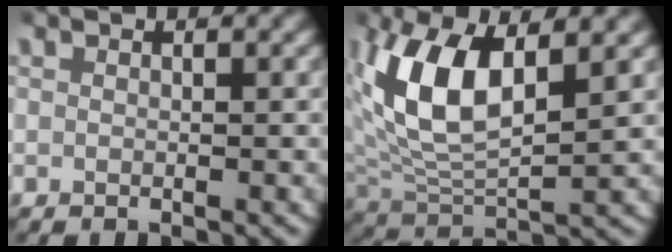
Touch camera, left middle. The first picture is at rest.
{"total": 7.2, "force": [2.0, 3.8, 5.8], "torque": [-0.139, 0.001, 0.041]}